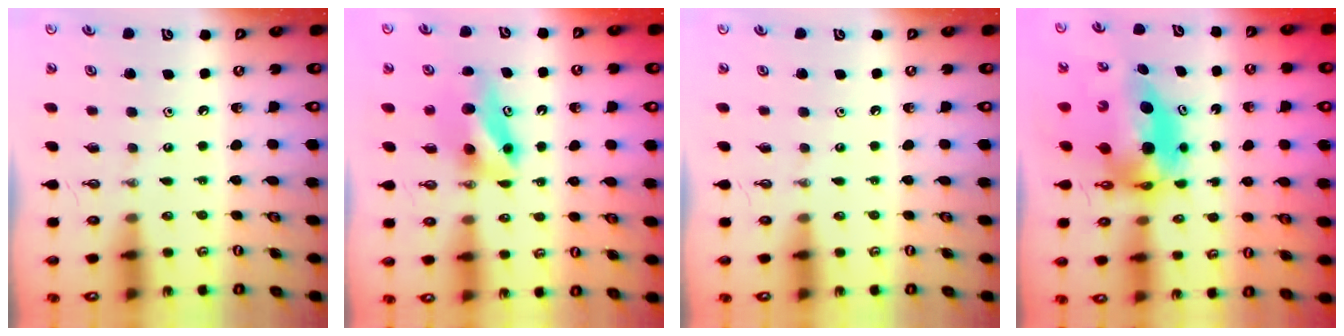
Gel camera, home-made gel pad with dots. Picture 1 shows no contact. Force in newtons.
{"total": 8.1, "press": 7.6, "slide": 2.9}
{"total": 0.0}
{"total": 8.3, "press": 8.2, "slide": 0.9}